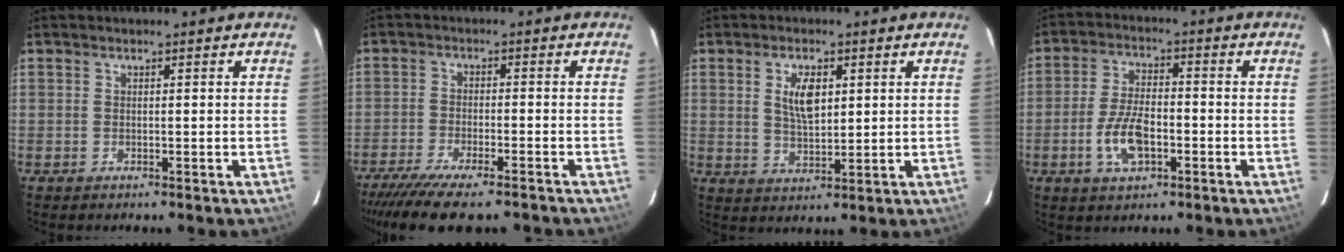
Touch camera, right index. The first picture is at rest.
{"total": 14.0, "force": [-11.8, 2.8, 7.1], "torque": [-0.155, -0.038, -0.188]}
{"total": 6.2, "force": [1.9, 3.0, 5.1], "torque": [-0.090, 0.002, 0.039]}
{"total": 8.6, "force": [-3.0, 4.1, 6.9], "torque": [-0.145, 0.001, -0.051]}